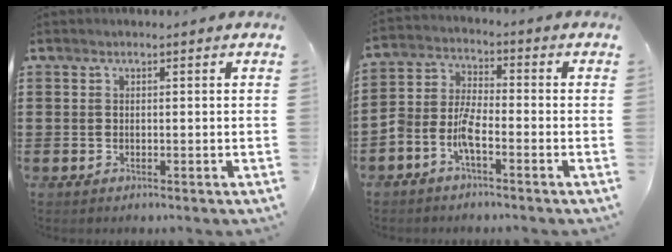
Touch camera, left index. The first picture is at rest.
{"total": 4.6, "force": [-2.9, 1.6, 3.2], "torque": [-0.076, 0.002, -0.060]}